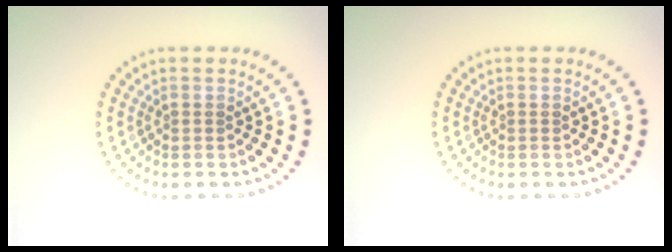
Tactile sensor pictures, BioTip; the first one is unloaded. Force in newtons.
{"total": 0.0}